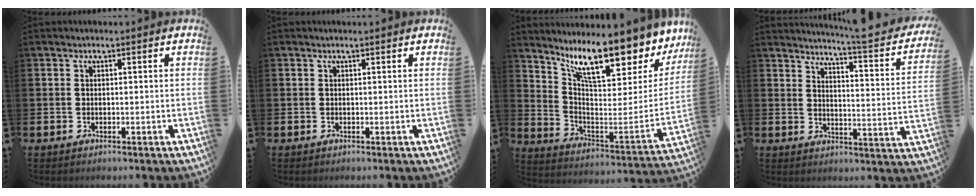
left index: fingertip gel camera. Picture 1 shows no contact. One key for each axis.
{"total": 0.0}
{"total": 13.0, "fx": 10.0, "fy": 4.2, "fz": 7.2, "tx": -0.147, "ty": -0.074, "tz": 0.168}
{"total": 4.5, "fx": 4.0, "fy": -0.4, "fz": 1.9, "tx": -0.036, "ty": -0.046, "tz": 0.056}